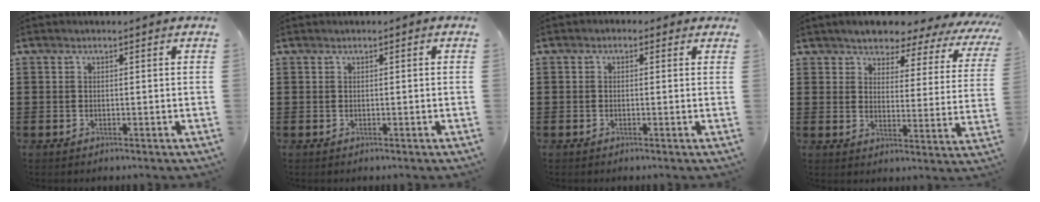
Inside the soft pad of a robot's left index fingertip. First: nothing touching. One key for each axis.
{"total": 0.0}
{"total": 1.0, "fx": -0.2, "fy": 0.9, "fz": 0.4, "tx": -0.010, "ty": 0.005, "tz": -0.006}
{"total": 4.4, "fx": 4.3, "fy": 0.9, "fz": 0.3, "tx": -0.026, "ty": -0.035, "tz": 0.069}